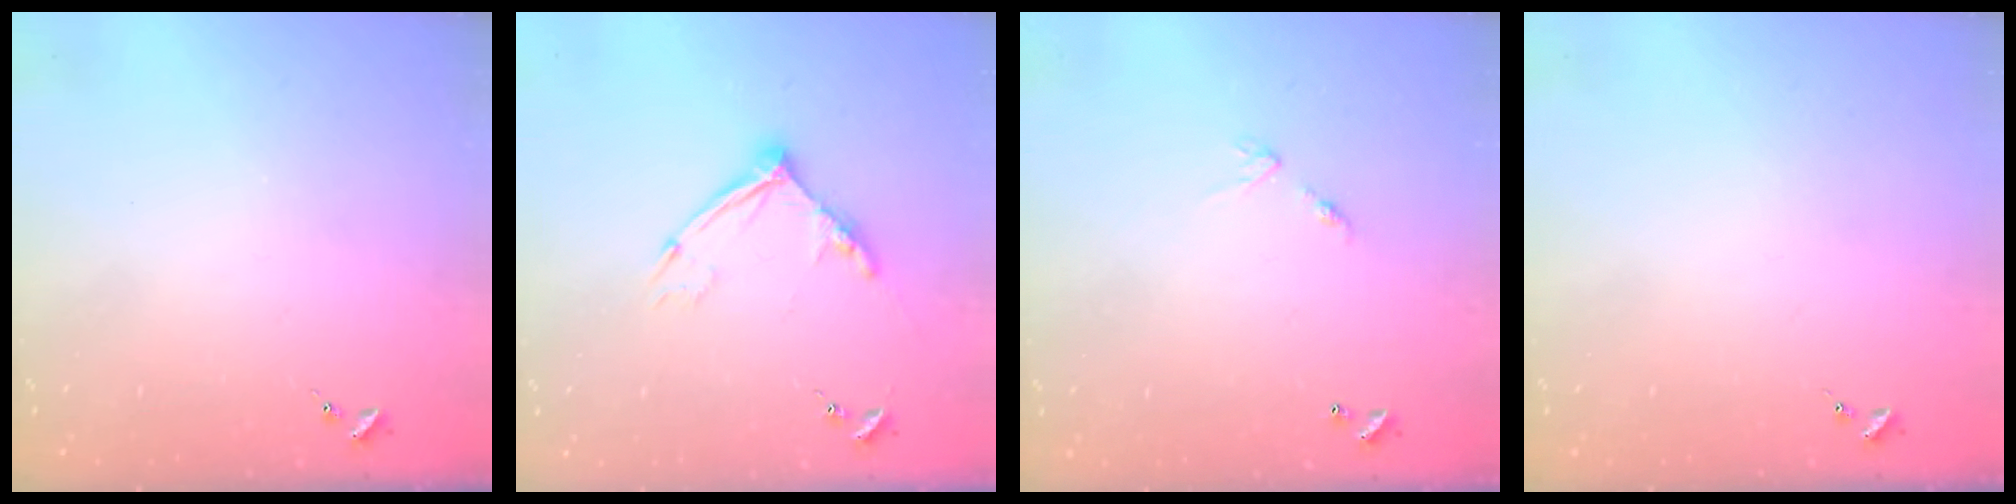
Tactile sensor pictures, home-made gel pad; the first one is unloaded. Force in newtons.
{"total": 12.8, "press": 12.7, "slide": 1.2}
{"total": 5.8, "press": 5.8, "slide": 0.4}
{"total": 0.0}